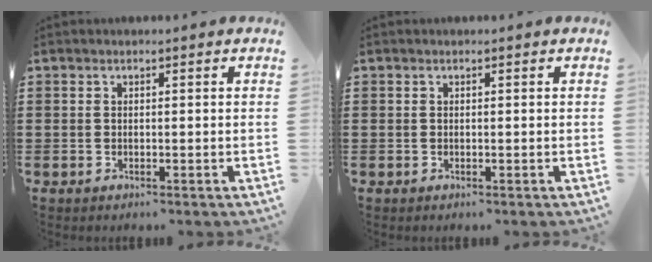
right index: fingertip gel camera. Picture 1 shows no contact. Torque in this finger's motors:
{"motor_torque": [-0.05, 0.01, 0.00, 0.00]}